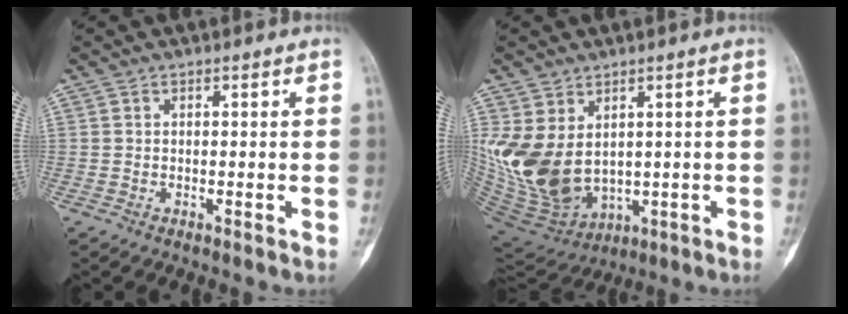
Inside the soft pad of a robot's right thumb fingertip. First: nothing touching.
{"total": 14.7, "force": [1.6, 10.3, 10.3], "torque": [-0.201, -0.015, 0.067]}